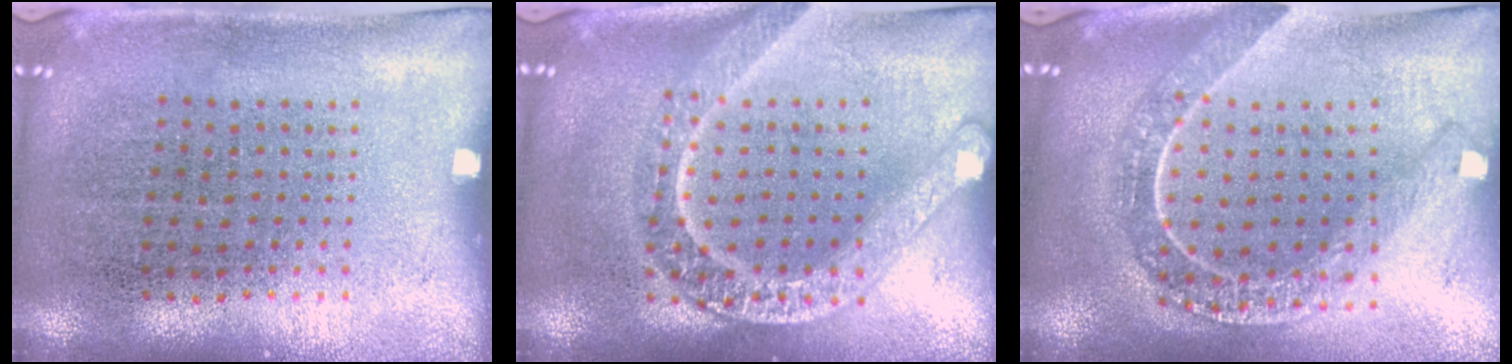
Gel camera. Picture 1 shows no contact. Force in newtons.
{"total": 3.4, "press": 3.4, "slide": 0.5}
{"total": 2.3, "press": 1.9, "slide": 1.2}